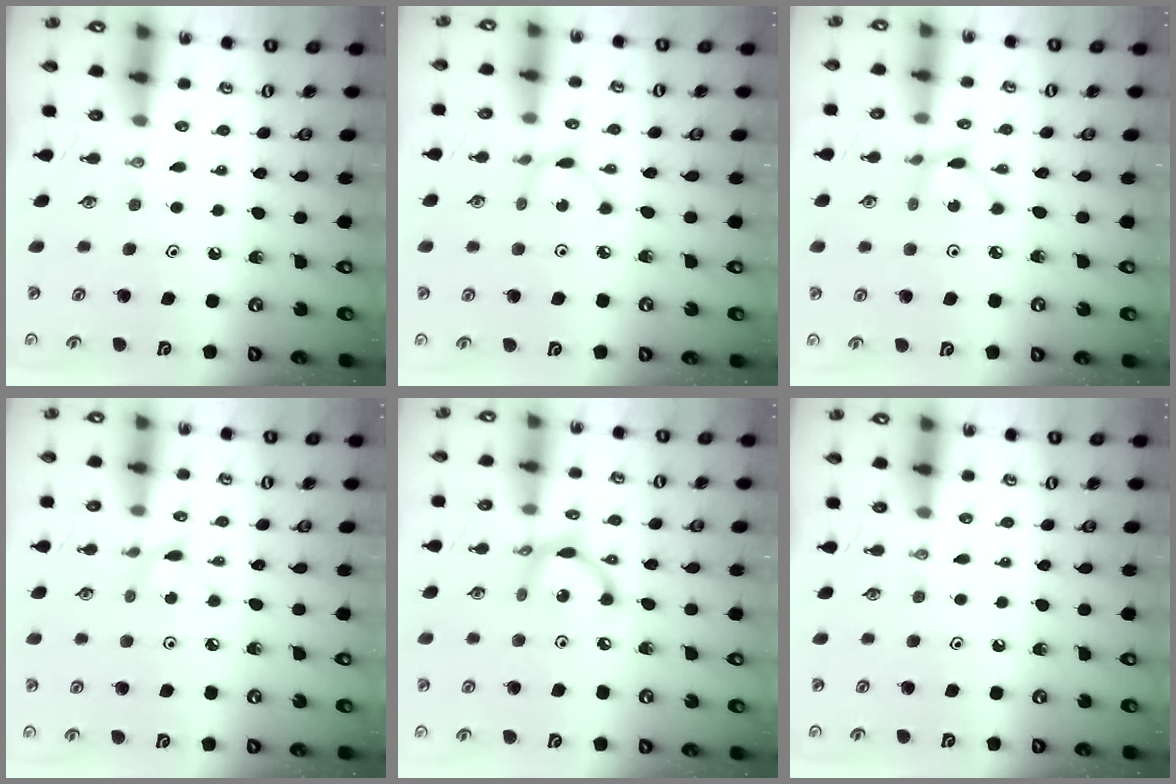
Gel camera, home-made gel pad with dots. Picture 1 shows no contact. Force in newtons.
{"total": 2.4, "press": 2.4, "slide": 0.1}
{"total": 2.4, "press": 2.4, "slide": 0.3}
{"total": 3.0, "press": 3.0, "slide": 0.3}
{"total": 9.3, "press": 9.3, "slide": 0.7}
{"total": 0.0}